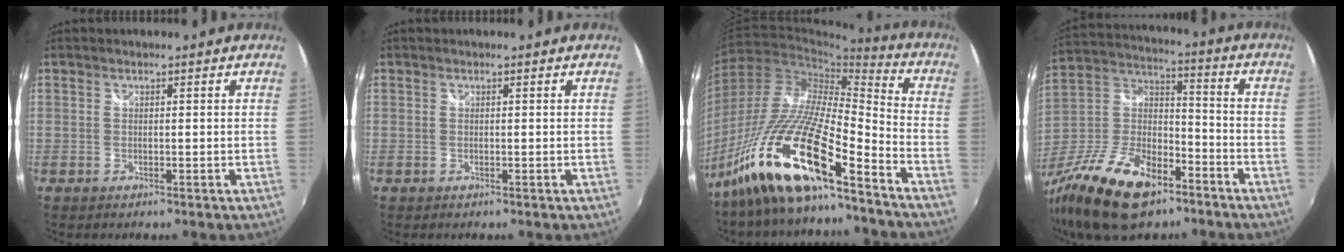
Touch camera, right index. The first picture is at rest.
{"total": 0.0}
{"total": 19.4, "force": [-13.3, 3.0, 13.7], "torque": [-0.277, -0.010, -0.271]}
{"total": 26.1, "force": [-14.9, 12.4, 17.6], "torque": [-0.378, -0.030, -0.259]}